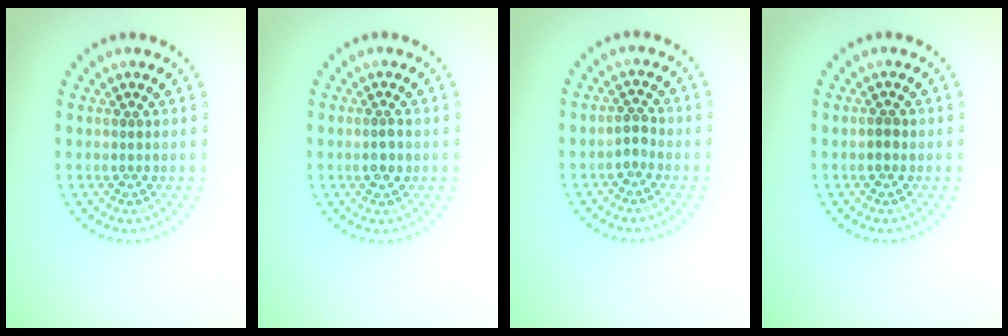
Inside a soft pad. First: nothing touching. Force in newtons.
{"total": 1.2, "press": 1.1, "slide": 0.4}
{"total": 1.0, "press": 0.8, "slide": 0.5}
{"total": 0.9, "press": 0.8, "slide": 0.1}